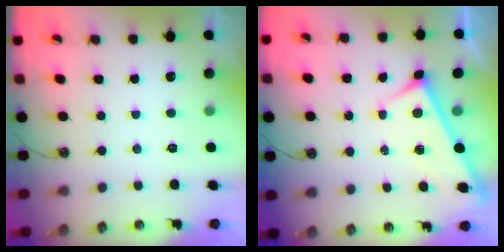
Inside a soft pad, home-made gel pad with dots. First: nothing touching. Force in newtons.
{"total": 2.9, "press": 2.9, "slide": 0.3}